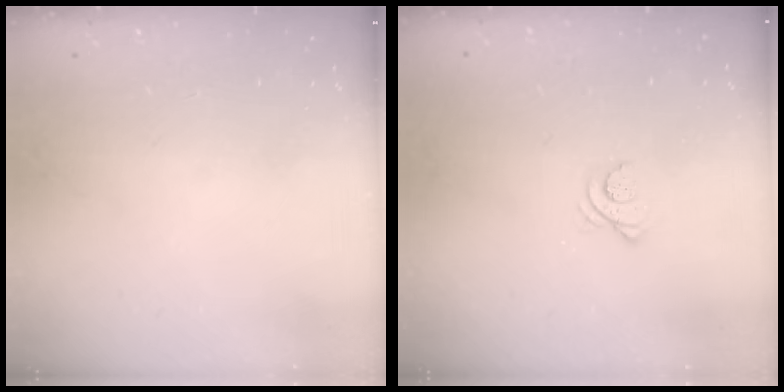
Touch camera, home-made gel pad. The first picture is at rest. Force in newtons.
{"total": 3.2, "press": 3.2, "slide": 0.5}